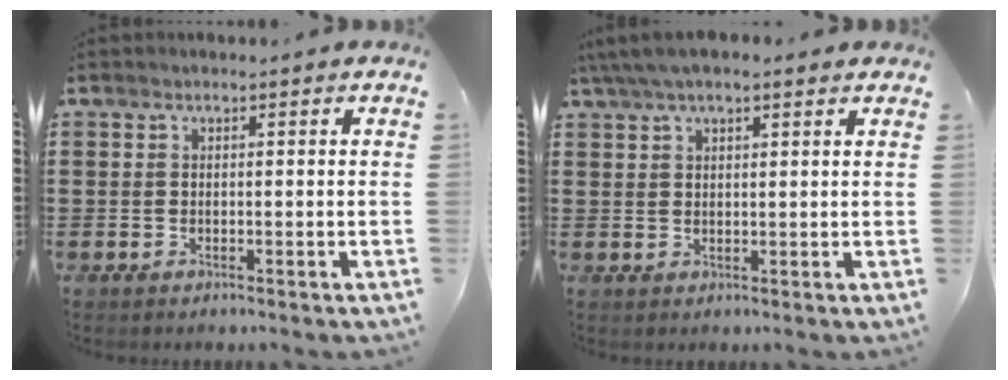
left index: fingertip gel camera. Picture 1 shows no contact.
{"total": 4.3, "force": [3.0, 1.3, 2.7], "torque": [-0.059, 0.006, 0.056]}